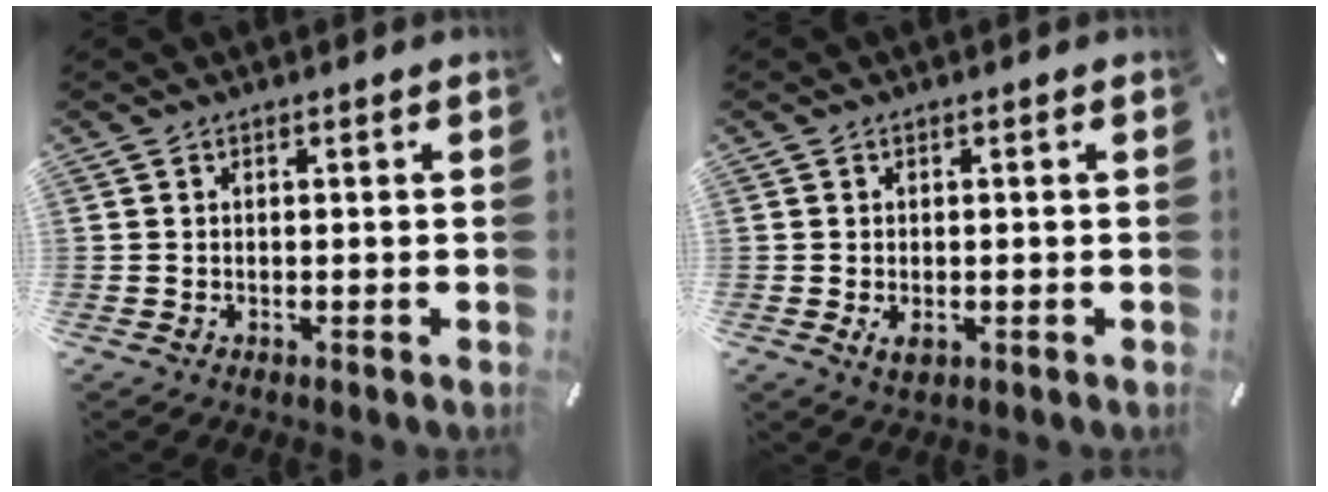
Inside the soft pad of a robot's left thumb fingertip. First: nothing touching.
{"total": 2.2, "force": [-0.5, 1.4, 1.7], "torque": [-0.028, -0.005, -0.011]}